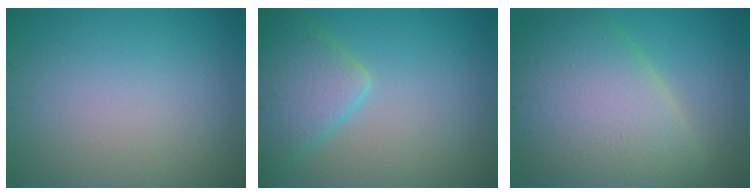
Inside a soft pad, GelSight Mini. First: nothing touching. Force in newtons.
{"total": 5.3, "press": 5.3, "slide": 0.4}
{"total": 11.3, "press": 11.3, "slide": 0.6}